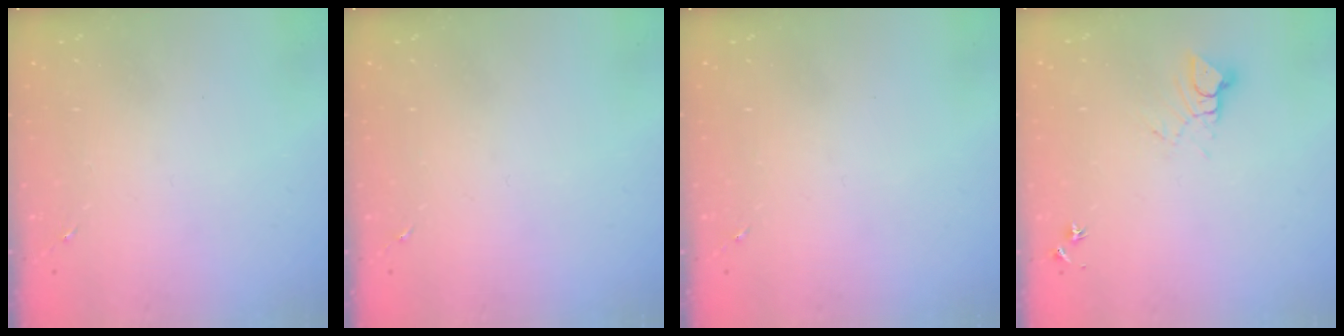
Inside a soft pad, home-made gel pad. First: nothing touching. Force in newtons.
{"total": 0.0}
{"total": 0.0}
{"total": 4.0, "press": 4.0, "slide": 0.3}